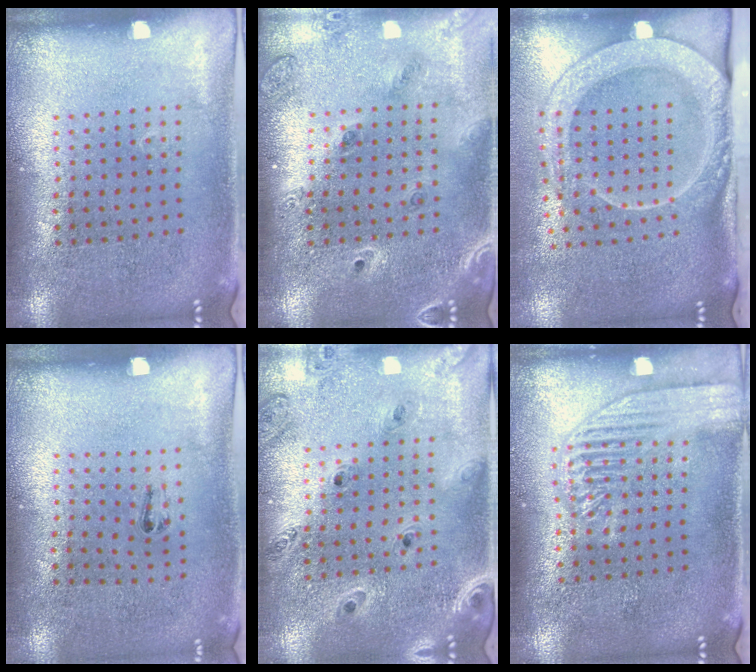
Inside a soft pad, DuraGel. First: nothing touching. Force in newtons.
{"total": 1.5, "press": 1.4, "slide": 0.6}
{"total": 2.5, "press": 2.0, "slide": 1.6}
{"total": 0.6, "press": 0.3, "slide": 0.6}
{"total": 1.3, "press": 1.3, "slide": 0.2}
{"total": 1.9, "press": 1.8, "slide": 0.2}